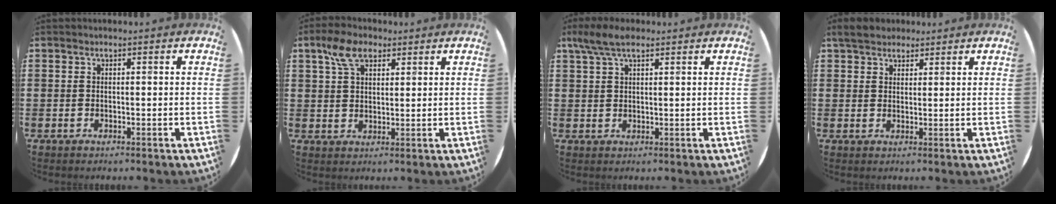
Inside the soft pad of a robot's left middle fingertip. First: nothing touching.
{"total": 5.6, "force": [3.4, 3.1, 3.2], "torque": [-0.065, 0.010, 0.062]}
{"total": 4.1, "force": [2.6, 1.5, 2.7], "torque": [-0.059, 0.007, 0.048]}
{"total": 3.5, "force": [3.1, 1.4, 0.8], "torque": [-0.015, 0.000, 0.058]}